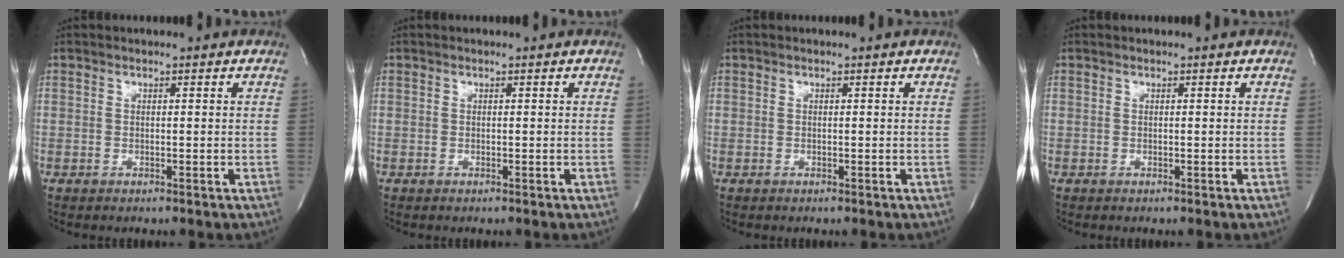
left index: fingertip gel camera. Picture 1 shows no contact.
{"total": 0.0}
{"total": 0.0}
{"total": 0.0}